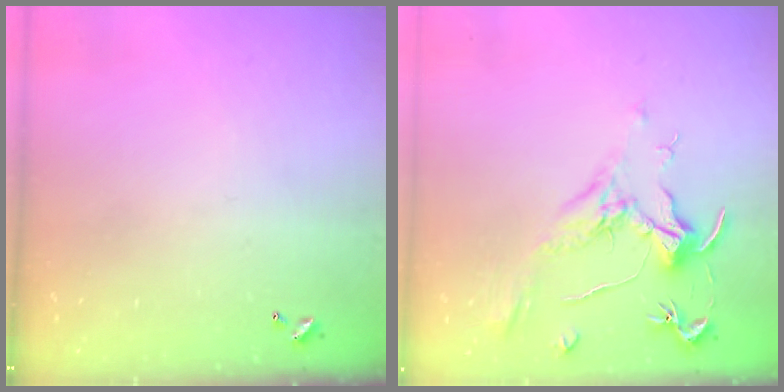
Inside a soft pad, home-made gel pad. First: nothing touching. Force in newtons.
{"total": 1.8, "press": 1.6, "slide": 0.8}